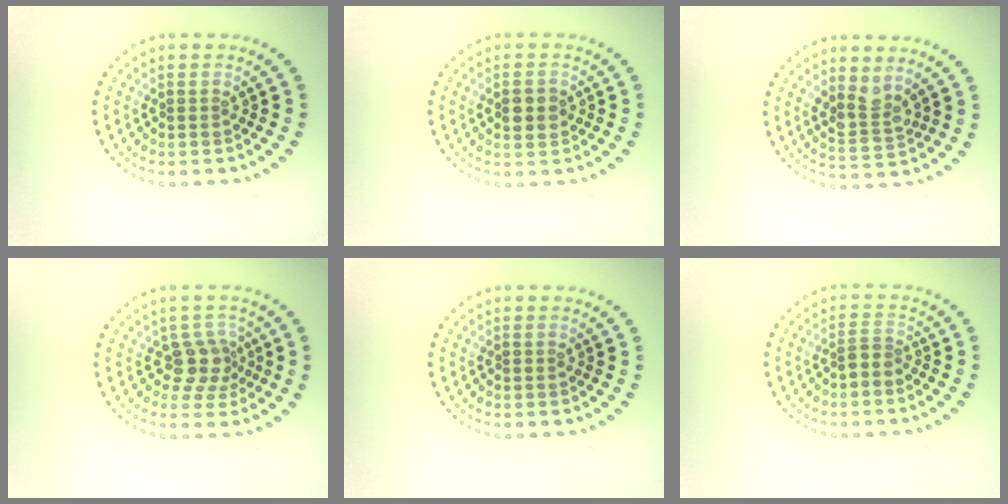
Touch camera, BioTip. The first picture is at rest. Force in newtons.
{"total": 2.6, "press": 2.6, "slide": 0.1}
{"total": 2.5, "press": 2.2, "slide": 1.3}
{"total": 2.8, "press": 2.1, "slide": 1.8}
{"total": 0.0}
{"total": 1.4, "press": 0.9, "slide": 1.1}